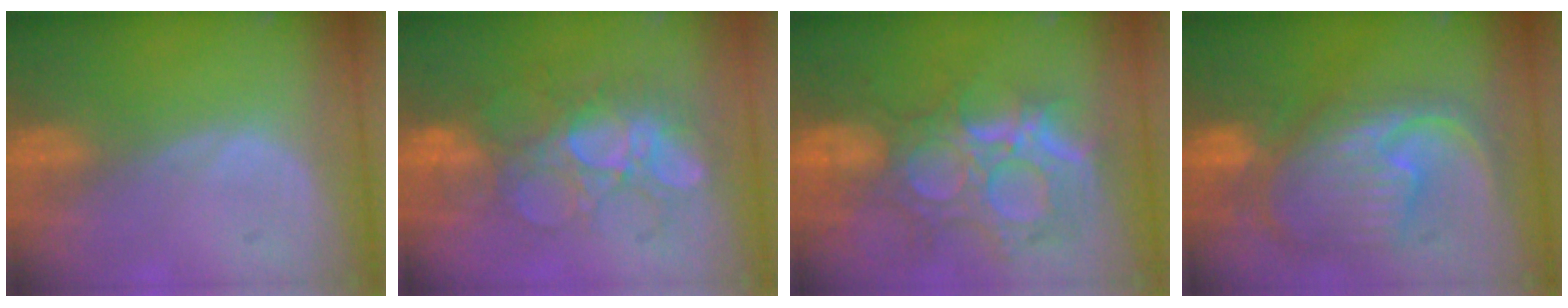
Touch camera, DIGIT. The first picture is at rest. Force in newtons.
{"total": 8.6, "press": 8.3, "slide": 2.2}
{"total": 12.1, "press": 10.8, "slide": 5.5}
{"total": 11.8, "press": 10.2, "slide": 6.0}